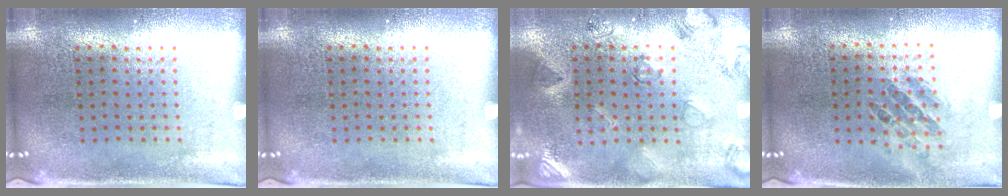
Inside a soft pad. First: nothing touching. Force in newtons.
{"total": 0.0}
{"total": 2.5, "press": 1.8, "slide": 1.8}
{"total": 1.1, "press": 1.0, "slide": 0.5}